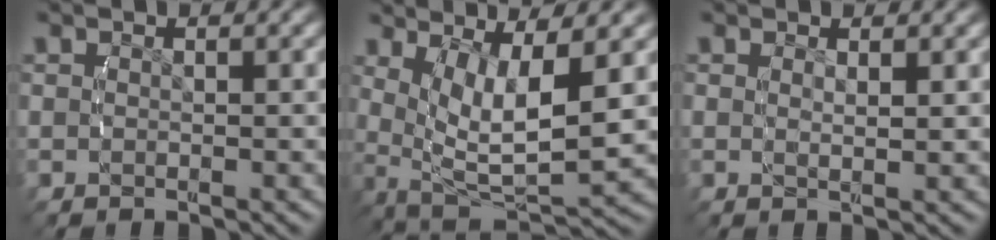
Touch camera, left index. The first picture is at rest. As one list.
[{"total": 9.6, "force": [-0.1, 6.0, 7.6], "torque": [-0.164, -0.042, 0.014]}, {"total": 1.0, "force": [0.6, -0.1, 0.8], "torque": [-0.014, -0.005, 0.010]}]